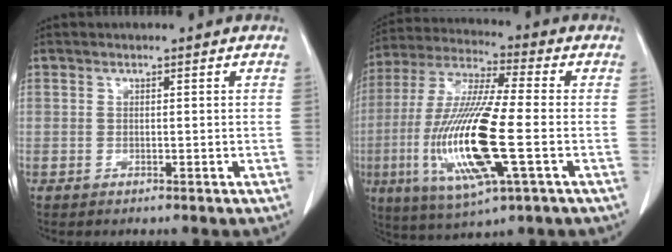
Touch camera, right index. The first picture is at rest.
{"total": 18.1, "force": [-3.9, 2.0, 17.5], "torque": [-0.371, -0.019, -0.070]}